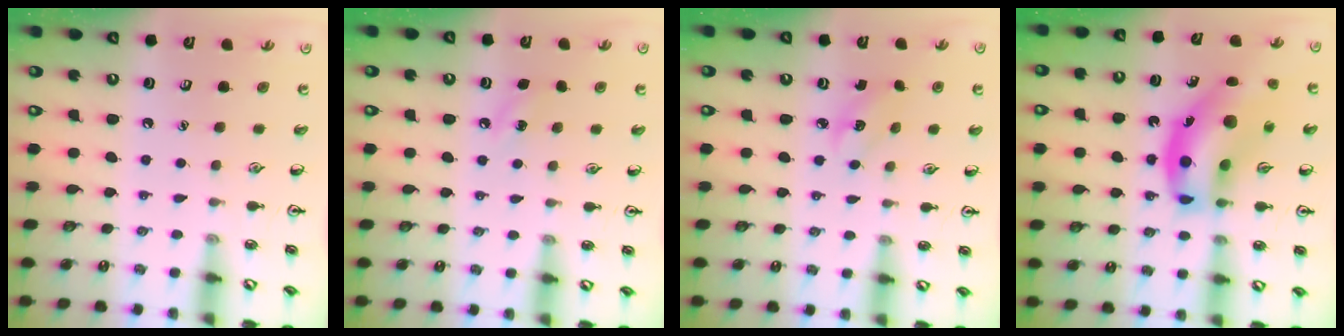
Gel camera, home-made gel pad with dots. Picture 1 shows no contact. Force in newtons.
{"total": 5.0, "press": 4.6, "slide": 1.8}
{"total": 2.6, "press": 2.5, "slide": 0.8}
{"total": 19.0, "press": 18.6, "slide": 3.6}